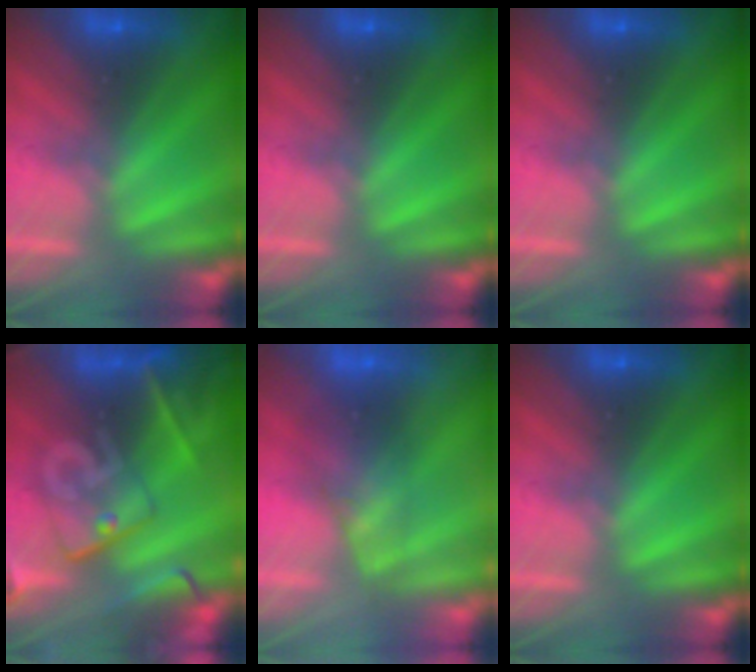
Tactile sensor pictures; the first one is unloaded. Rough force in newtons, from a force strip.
{"total": 0.0}
{"total": 0.0}
{"total": 9.1}
{"total": 2.5}
{"total": 0.0}